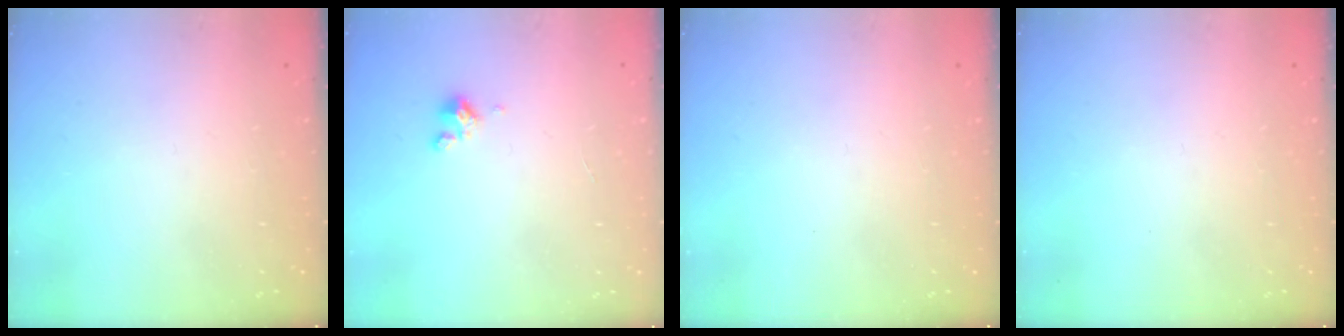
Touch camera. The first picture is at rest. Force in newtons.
{"total": 1.2, "press": 1.2, "slide": 0.2}
{"total": 0.0}
{"total": 0.0}